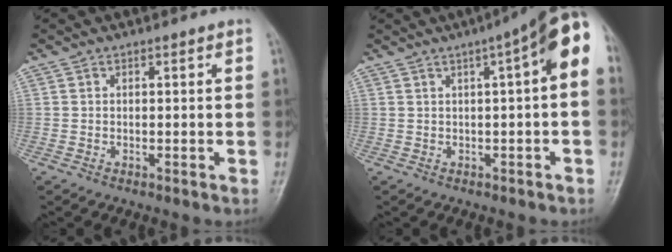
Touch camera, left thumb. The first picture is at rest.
{"total": 10.3, "force": [2.1, 2.3, 9.8], "torque": [-0.125, 0.033, 0.017]}